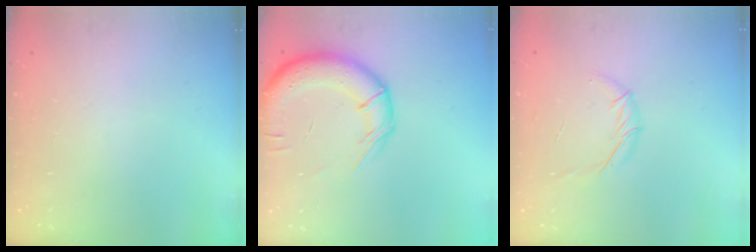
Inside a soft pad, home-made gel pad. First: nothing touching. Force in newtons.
{"total": 15.0, "press": 14.6, "slide": 3.5}
{"total": 5.7, "press": 5.5, "slide": 1.4}